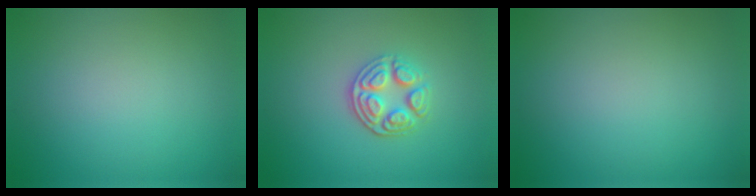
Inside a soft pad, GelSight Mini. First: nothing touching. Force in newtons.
{"total": 3.5, "press": 3.0, "slide": 1.8}
{"total": 0.0}